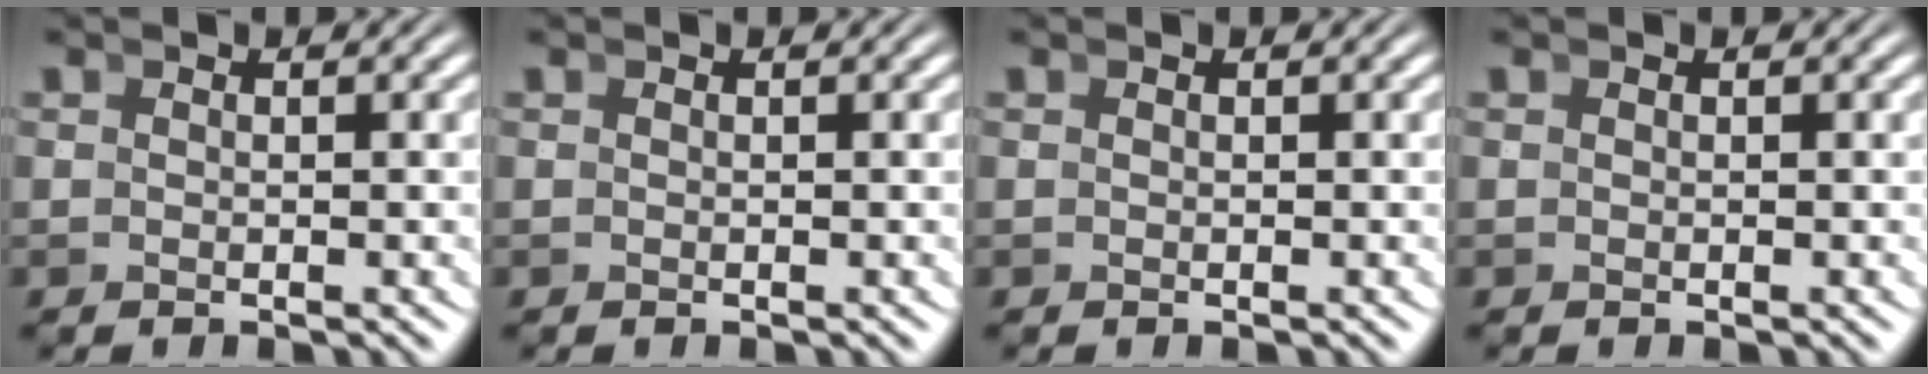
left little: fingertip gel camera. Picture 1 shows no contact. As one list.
[{"total": 0.0}, {"total": 0.0}, {"total": 0.0}]